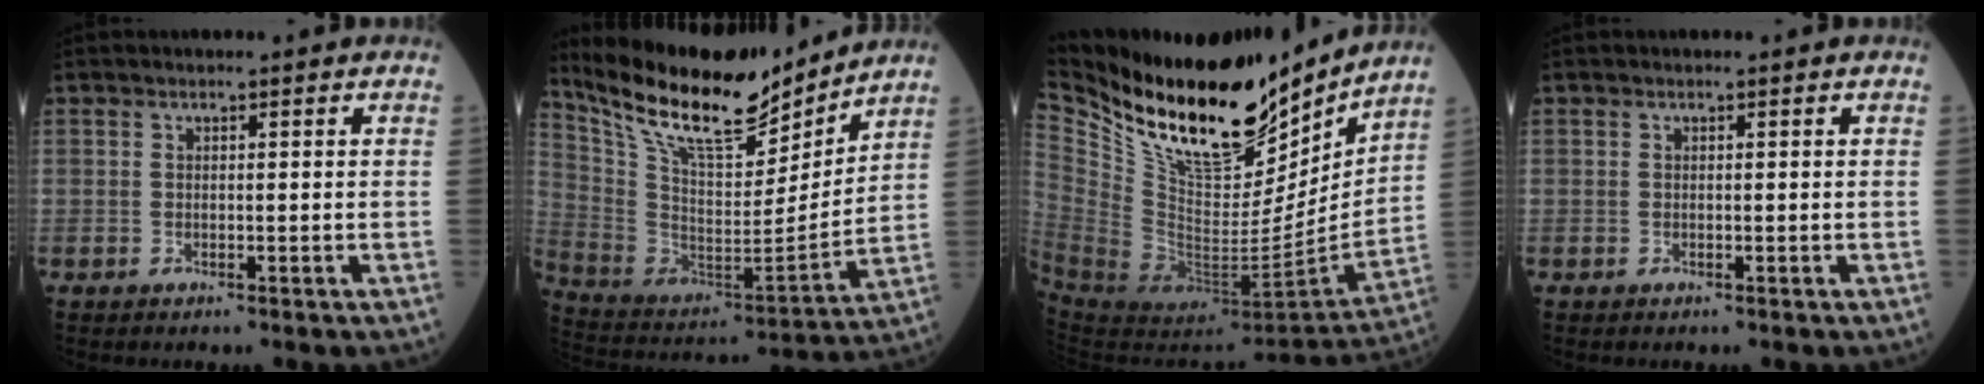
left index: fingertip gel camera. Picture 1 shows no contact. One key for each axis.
{"total": 19.3, "fx": 16.4, "fy": 3.9, "fz": 9.4, "tx": -0.181, "ty": -0.009, "tz": 0.298}
{"total": 27.3, "fx": 22.4, "fy": 9.1, "fz": 12.7, "tx": -0.261, "ty": -0.036, "tz": 0.373}
{"total": 0.0}